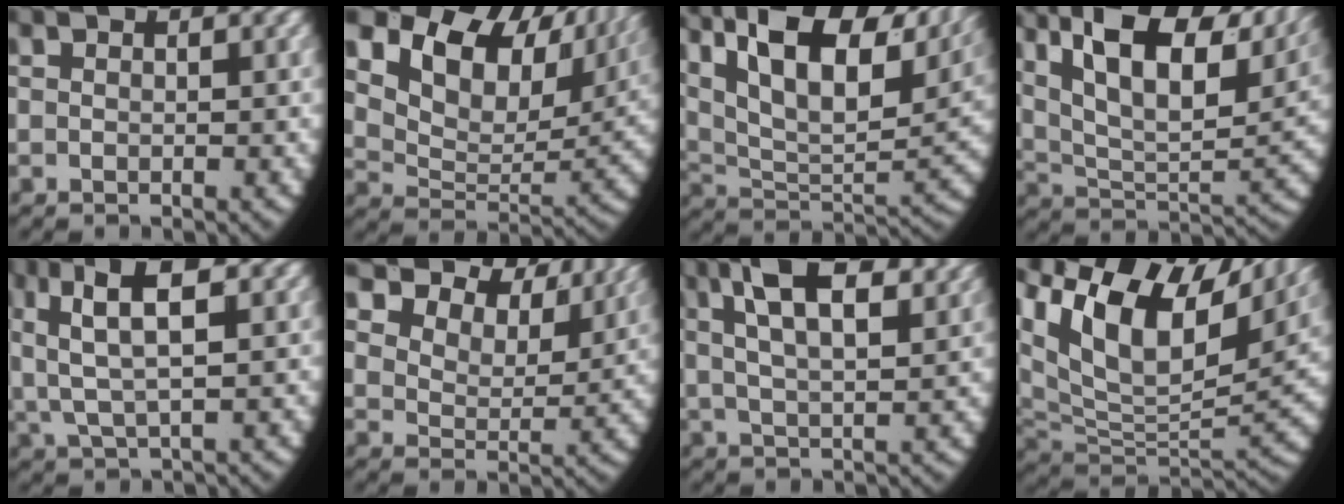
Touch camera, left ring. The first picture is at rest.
{"total": 14.5, "force": [6.4, 9.7, 8.7], "torque": [-0.174, 0.005, 0.085]}
{"total": 16.7, "force": [9.0, 8.8, 11.0], "torque": [-0.194, 0.025, 0.124]}
{"total": 15.0, "force": [8.2, 7.6, 10.0], "torque": [-0.187, 0.011, 0.118]}
{"total": 6.5, "force": [2.5, 2.8, 5.3], "torque": [-0.114, 0.006, 0.045]}
{"total": 11.0, "force": [7.0, 6.5, 5.5], "torque": [-0.112, 0.014, 0.096]}
{"total": 7.6, "force": [4.5, 2.6, 5.6], "torque": [-0.104, 0.010, 0.070]}
{"total": 16.4, "force": [6.2, 10.0, 11.5], "torque": [-0.240, -0.002, 0.096]}